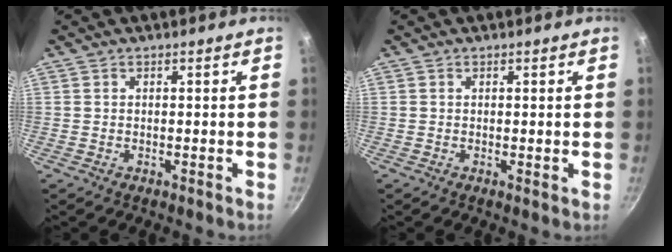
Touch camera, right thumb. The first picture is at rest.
{"total": 0.5, "force": [0.2, 0.1, 0.5], "torque": [-0.008, -0.002, 0.002]}